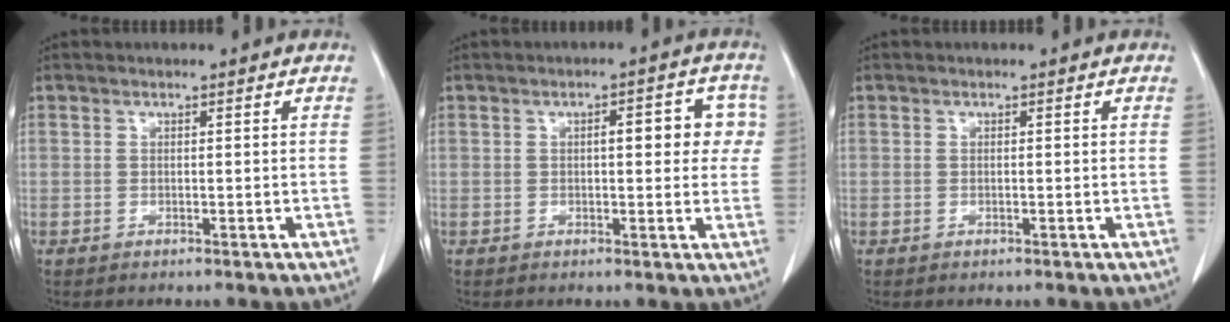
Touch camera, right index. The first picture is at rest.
{"total": 6.5, "force": [1.3, 2.5, 5.8], "torque": [-0.064, 0.021, 0.012]}
{"total": 0.0}